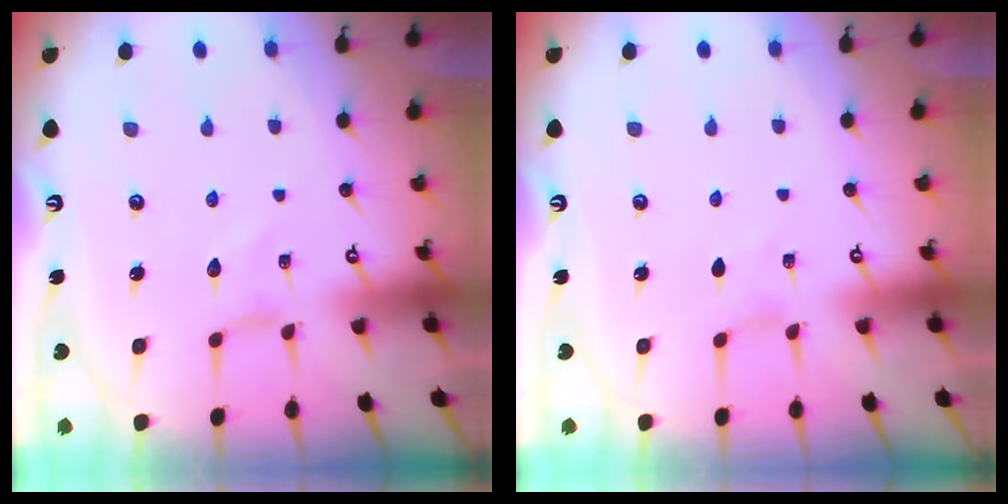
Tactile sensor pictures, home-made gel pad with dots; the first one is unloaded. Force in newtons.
{"total": 0.0}